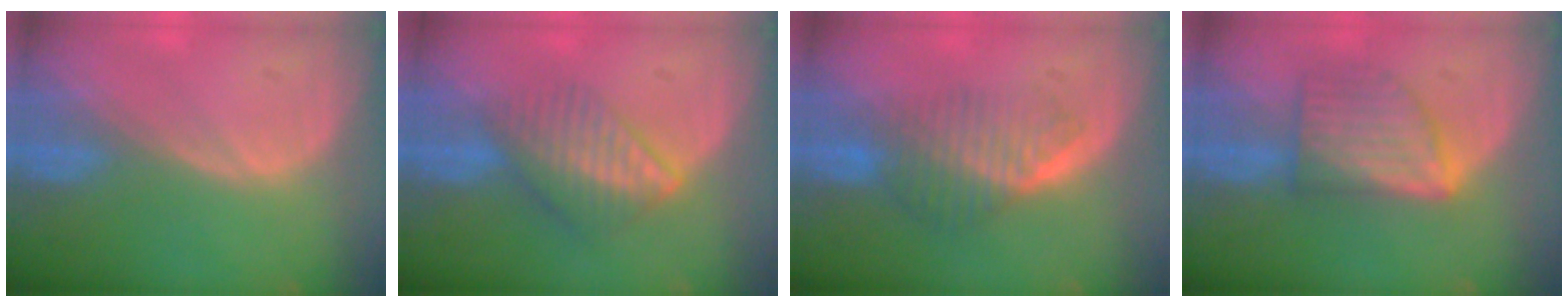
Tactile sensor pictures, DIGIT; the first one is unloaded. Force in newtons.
{"total": 6.5, "press": 5.9, "slide": 2.7}
{"total": 6.4, "press": 5.8, "slide": 2.7}
{"total": 6.5, "press": 6.5, "slide": 0.1}